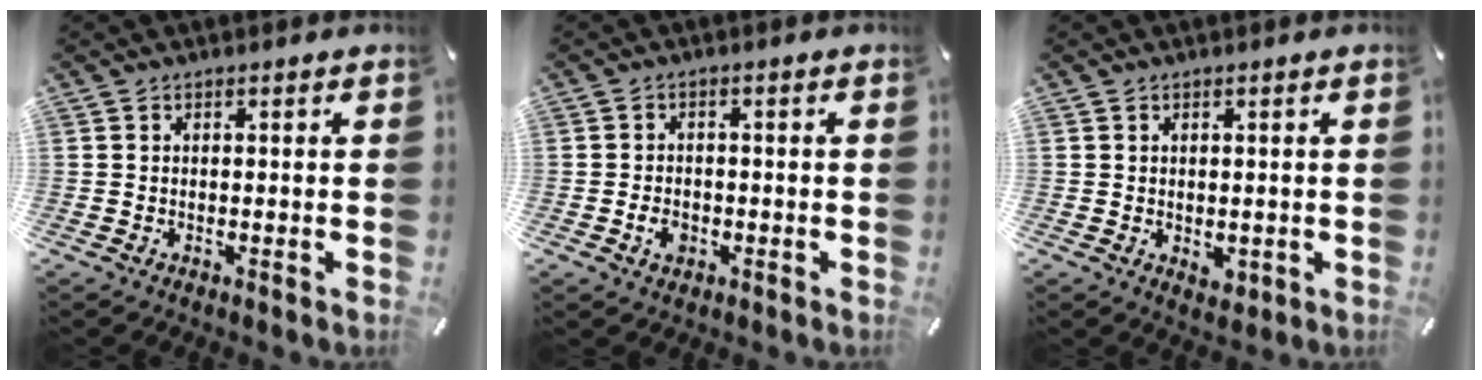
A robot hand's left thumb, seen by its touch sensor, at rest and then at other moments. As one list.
[{"total": 3.1, "force": [-1.3, 2.4, 1.5], "torque": [-0.034, 0.003, -0.024]}, {"total": 2.1, "force": [-0.5, 1.7, 1.2], "torque": [-0.019, 0.002, -0.005]}]